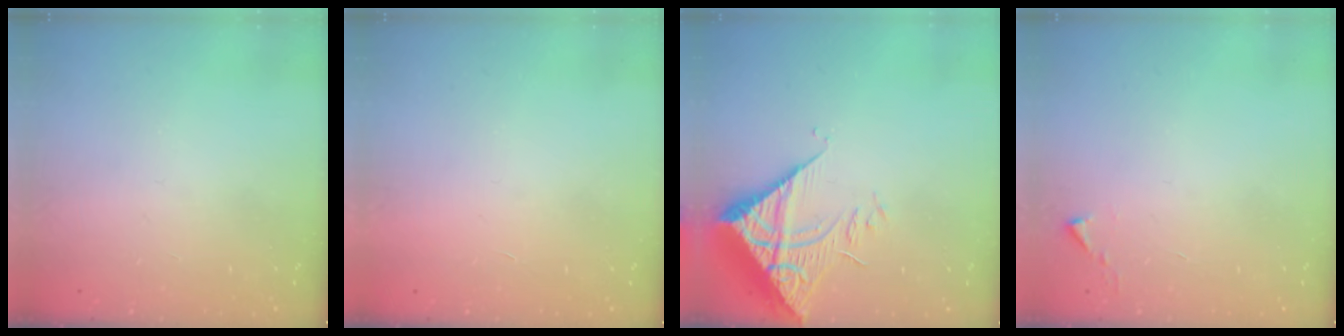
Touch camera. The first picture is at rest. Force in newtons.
{"total": 1.6, "press": 1.6, "slide": 0.1}
{"total": 9.3, "press": 9.2, "slide": 1.2}
{"total": 1.1, "press": 1.1, "slide": 0.1}